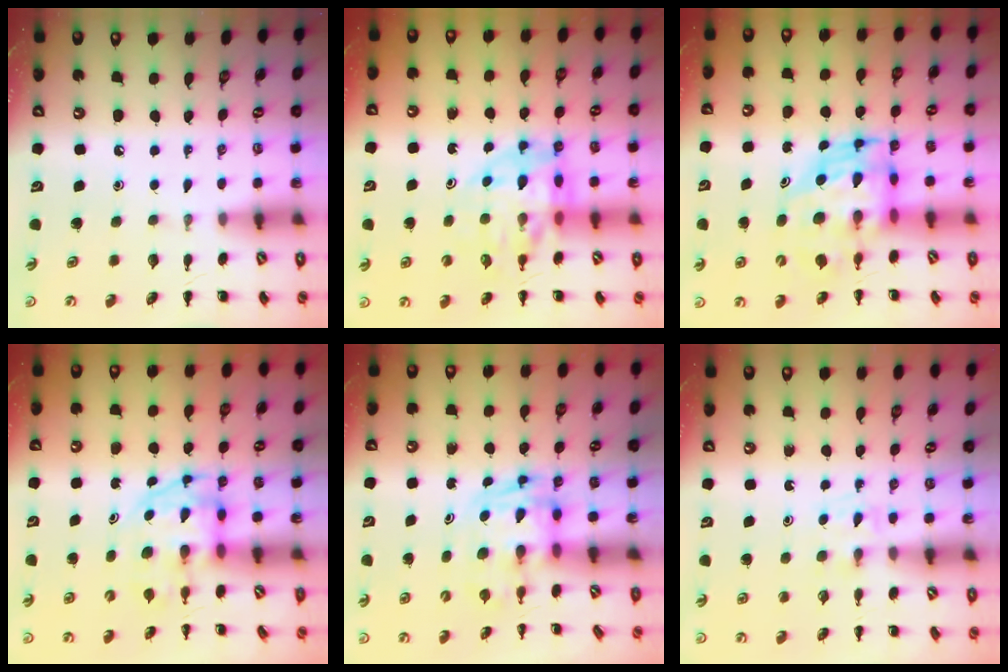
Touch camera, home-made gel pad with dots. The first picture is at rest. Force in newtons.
{"total": 12.7, "press": 12.0, "slide": 4.0}
{"total": 8.5, "press": 8.4, "slide": 1.4}
{"total": 3.5, "press": 3.4, "slide": 0.5}
{"total": 2.7, "press": 2.6, "slide": 0.5}
{"total": 2.8, "press": 2.5, "slide": 1.1}